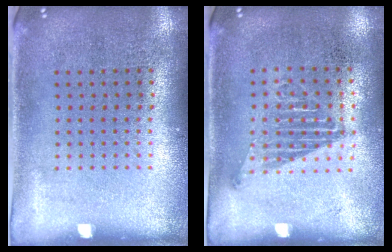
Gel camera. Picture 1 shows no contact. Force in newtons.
{"total": 1.1, "press": 1.0, "slide": 0.6}